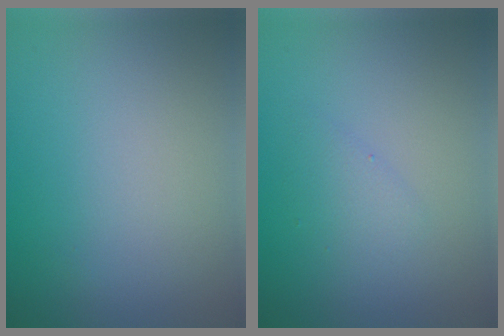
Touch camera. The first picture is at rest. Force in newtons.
{"total": 1.4, "press": 1.4, "slide": 0.1}